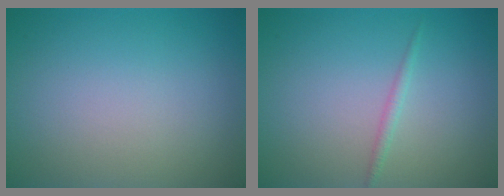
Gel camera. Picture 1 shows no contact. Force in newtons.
{"total": 0.9, "press": 0.9, "slide": 0.1}